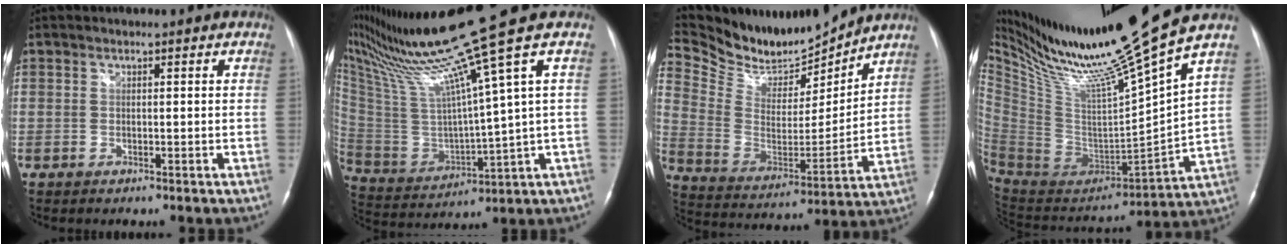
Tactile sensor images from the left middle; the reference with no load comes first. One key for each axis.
{"total": 19.4, "fx": 13.6, "fy": -3.6, "fz": 13.4, "tx": -0.246, "ty": -0.033, "tz": 0.252}
{"total": 18.0, "fx": 17.2, "fy": 3.0, "fz": 4.1, "tx": -0.093, "ty": -0.026, "tz": 0.304}
{"total": 24.2, "fx": 19.4, "fy": -2.4, "fz": 14.2, "tx": -0.248, "ty": -0.064, "tz": 0.348}